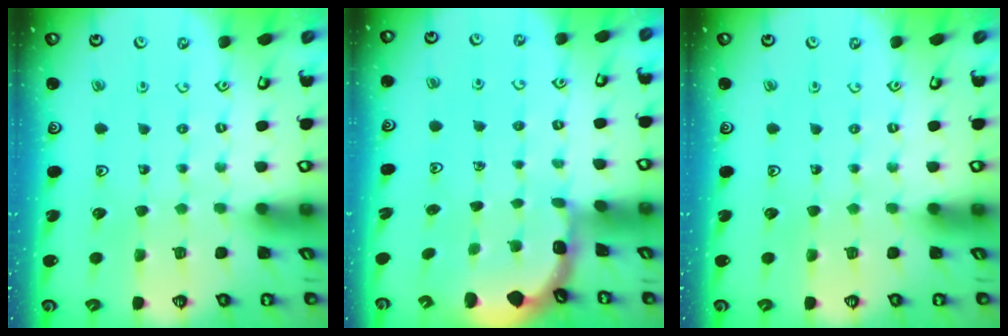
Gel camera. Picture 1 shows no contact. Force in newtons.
{"total": 1.6, "press": 1.5, "slide": 0.4}
{"total": 0.0}